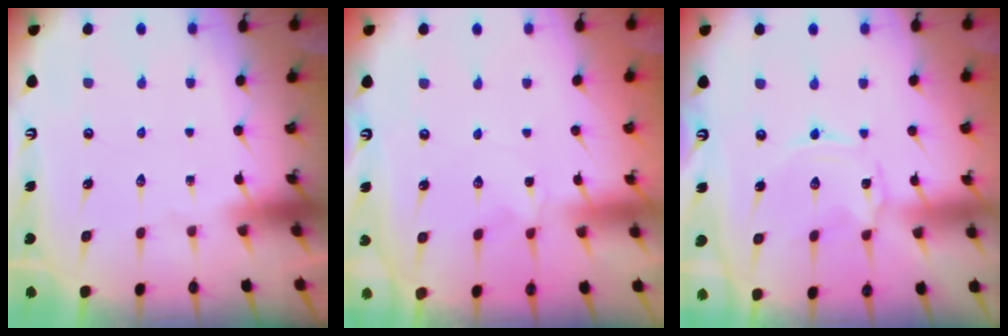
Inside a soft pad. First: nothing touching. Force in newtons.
{"total": 1.6, "press": 1.6, "slide": 0.3}
{"total": 1.0, "press": 1.0, "slide": 0.1}